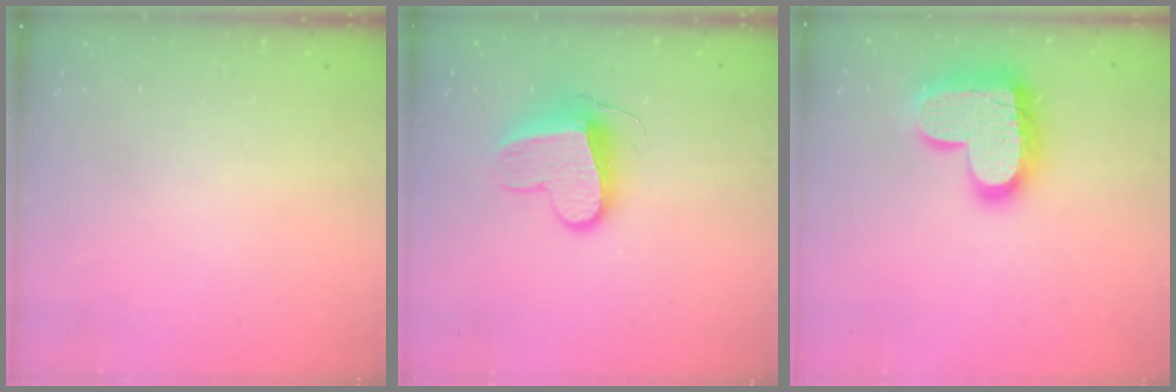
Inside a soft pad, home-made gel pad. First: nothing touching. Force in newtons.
{"total": 9.9, "press": 9.9, "slide": 0.0}
{"total": 18.7, "press": 18.7, "slide": 1.2}